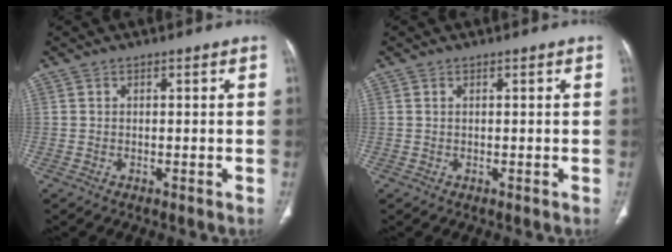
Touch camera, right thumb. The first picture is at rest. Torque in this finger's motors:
{"motor_torque": [0.30, 0.09, 0.03, -0.38, 0.03]}